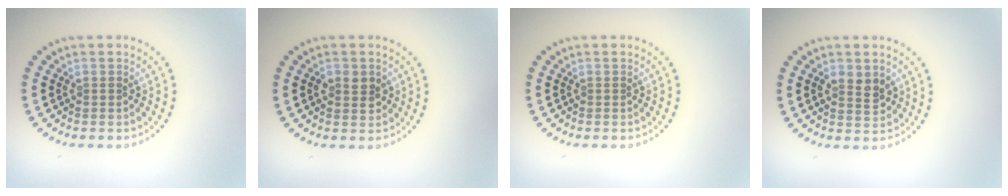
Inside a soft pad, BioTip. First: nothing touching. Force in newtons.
{"total": 2.0, "press": 2.0, "slide": 0.1}
{"total": 0.0}
{"total": 2.2, "press": 2.2, "slide": 0.4}